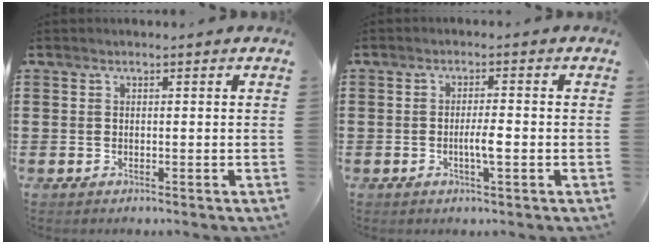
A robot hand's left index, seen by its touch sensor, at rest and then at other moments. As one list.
[{"total": 3.2, "force": [-0.8, 0.5, 3.0], "torque": [-0.054, 0.001, -0.015]}]